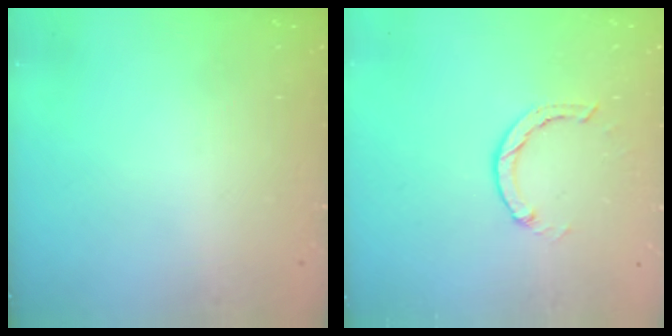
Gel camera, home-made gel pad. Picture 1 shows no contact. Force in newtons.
{"total": 1.3, "press": 1.2, "slide": 0.3}